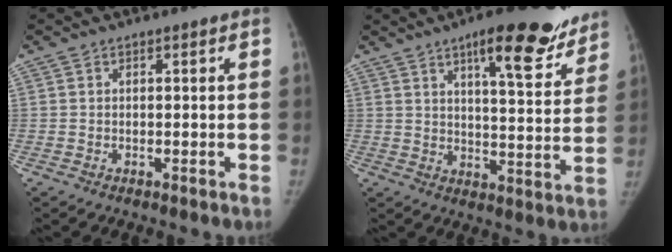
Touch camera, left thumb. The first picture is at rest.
{"total": 15.8, "force": [10.7, 4.5, 10.7], "torque": [-0.109, -0.055, 0.152]}